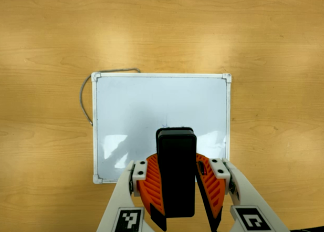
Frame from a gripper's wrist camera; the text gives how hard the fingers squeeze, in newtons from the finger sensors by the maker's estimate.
{"total": 10.7, "left": 9.9, "right": 11.5}